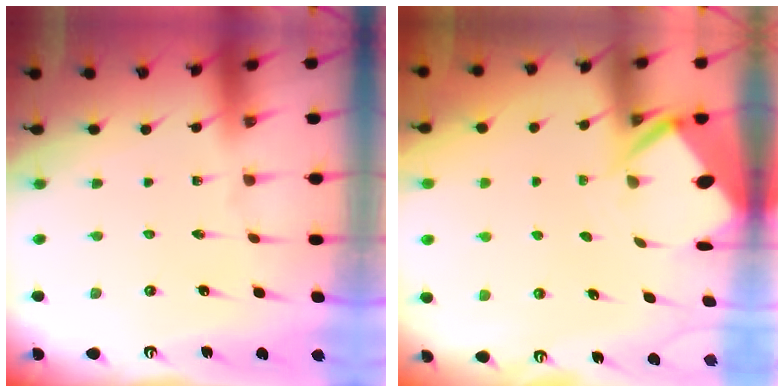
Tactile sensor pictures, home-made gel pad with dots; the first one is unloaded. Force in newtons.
{"total": 3.7, "press": 3.7, "slide": 0.3}